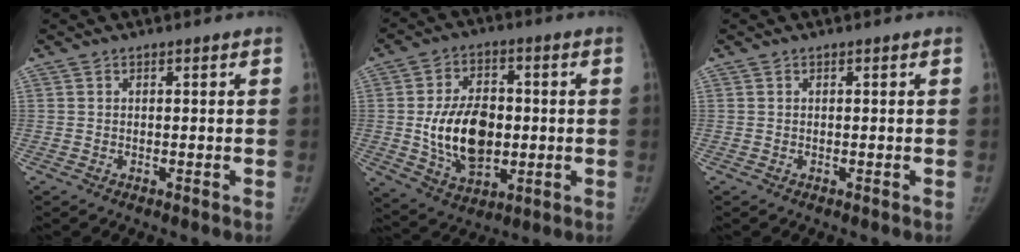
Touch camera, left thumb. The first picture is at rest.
{"total": 15.4, "force": [-0.8, 10.0, 11.6], "torque": [-0.172, 0.001, -0.001]}
{"total": 0.0}